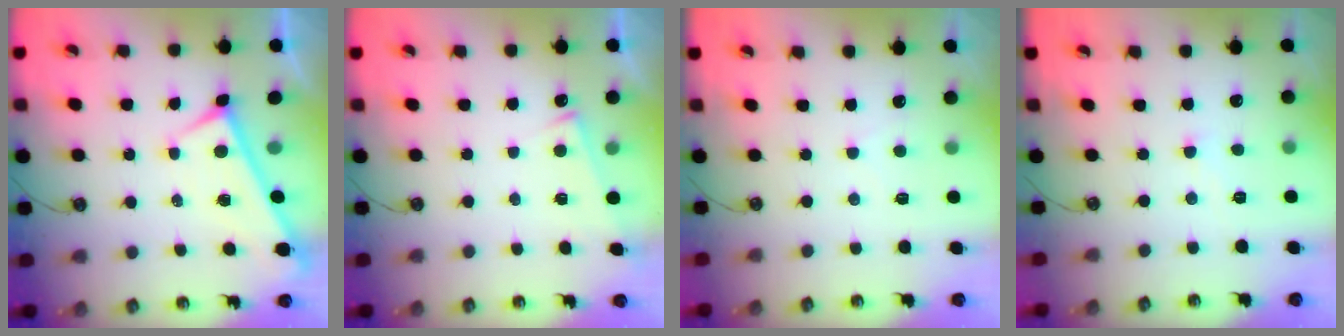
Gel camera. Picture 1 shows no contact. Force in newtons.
{"total": 7.3, "press": 7.3, "slide": 0.4}
{"total": 0.7, "press": 0.6, "slide": 0.4}
{"total": 2.5, "press": 2.5, "slide": 0.1}